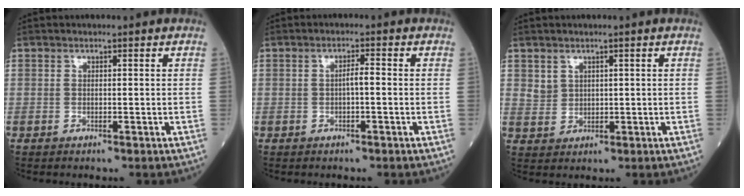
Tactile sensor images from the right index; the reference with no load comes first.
{"total": 1.8, "force": [-0.3, 0.3, 1.8], "torque": [-0.029, 0.004, -0.006]}
{"total": 2.4, "force": [1.2, 2.0, 0.5], "torque": [-0.009, 0.001, 0.026]}